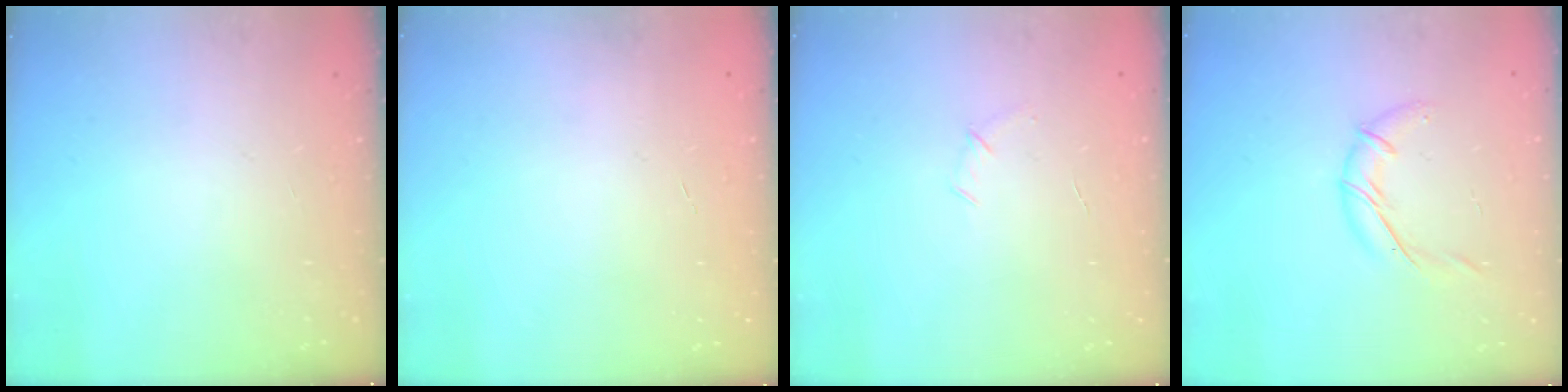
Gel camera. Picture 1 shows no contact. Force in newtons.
{"total": 0.0}
{"total": 4.7, "press": 4.5, "slide": 1.3}
{"total": 8.0, "press": 8.0, "slide": 0.4}